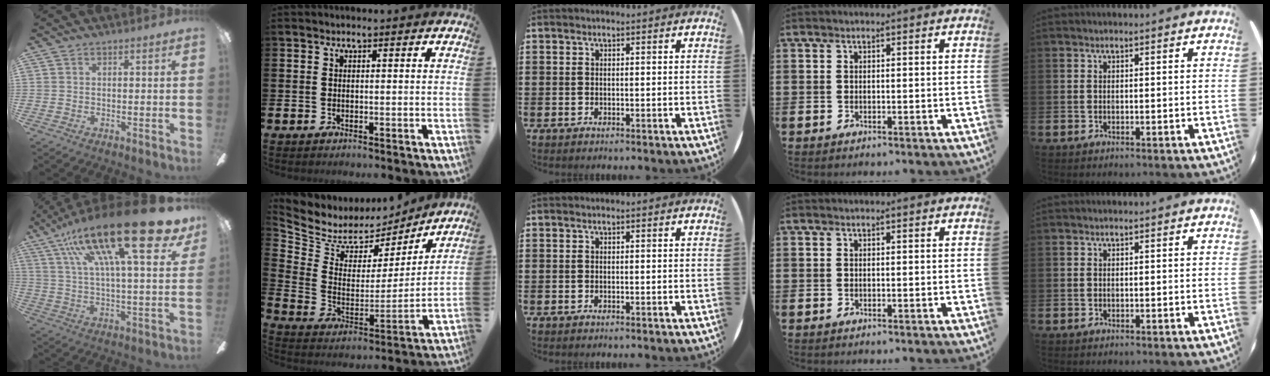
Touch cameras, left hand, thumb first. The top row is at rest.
{"thumb": {"total": 28.9, "force": [16.4, 7.2, 22.7], "torque": [-0.380, -0.095, 0.255]}, "index": {"total": 6.9, "force": [6.2, 2.9, 0.2], "torque": [-0.053, -0.051, 0.106]}}